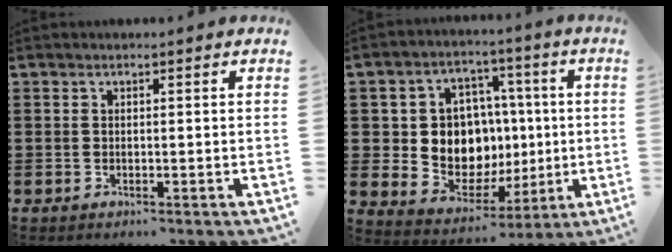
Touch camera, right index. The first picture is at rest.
{"total": 9.9, "force": [0.8, 8.7, 4.6], "torque": [-0.096, 0.006, 0.025]}